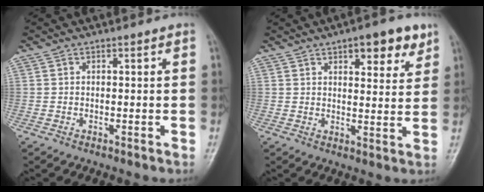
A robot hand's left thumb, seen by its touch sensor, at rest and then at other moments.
{"total": 8.6, "force": [5.1, 3.3, 6.0], "torque": [-0.057, -0.023, 0.067]}